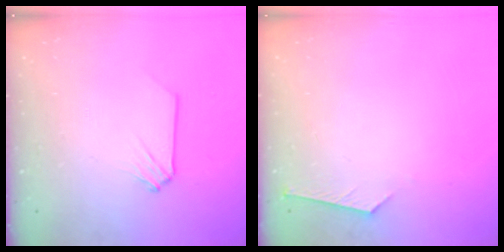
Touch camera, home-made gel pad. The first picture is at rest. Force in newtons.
{"total": 3.2, "press": 3.1, "slide": 0.4}